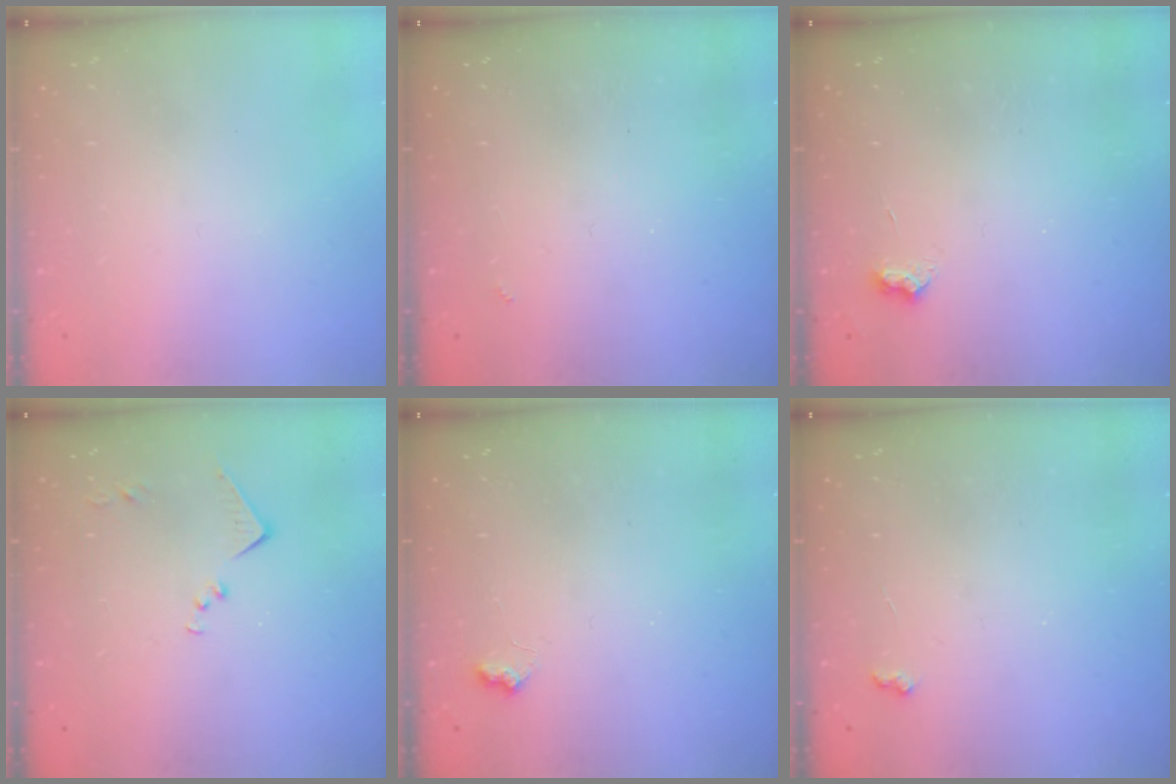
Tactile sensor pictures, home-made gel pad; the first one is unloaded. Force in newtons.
{"total": 2.5, "press": 2.5, "slide": 0.5}
{"total": 4.0, "press": 3.9, "slide": 0.5}
{"total": 8.2, "press": 8.2, "slide": 0.4}
{"total": 4.3, "press": 4.2, "slide": 0.7}
{"total": 3.6, "press": 3.5, "slide": 0.5}